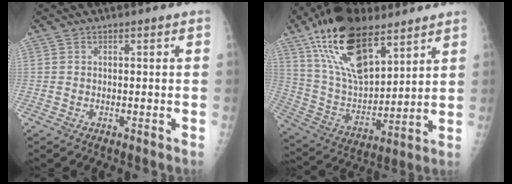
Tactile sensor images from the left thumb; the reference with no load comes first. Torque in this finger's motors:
{"motor_torque": [0.82, 1.00, 1.39, -1.38, 0.28]}